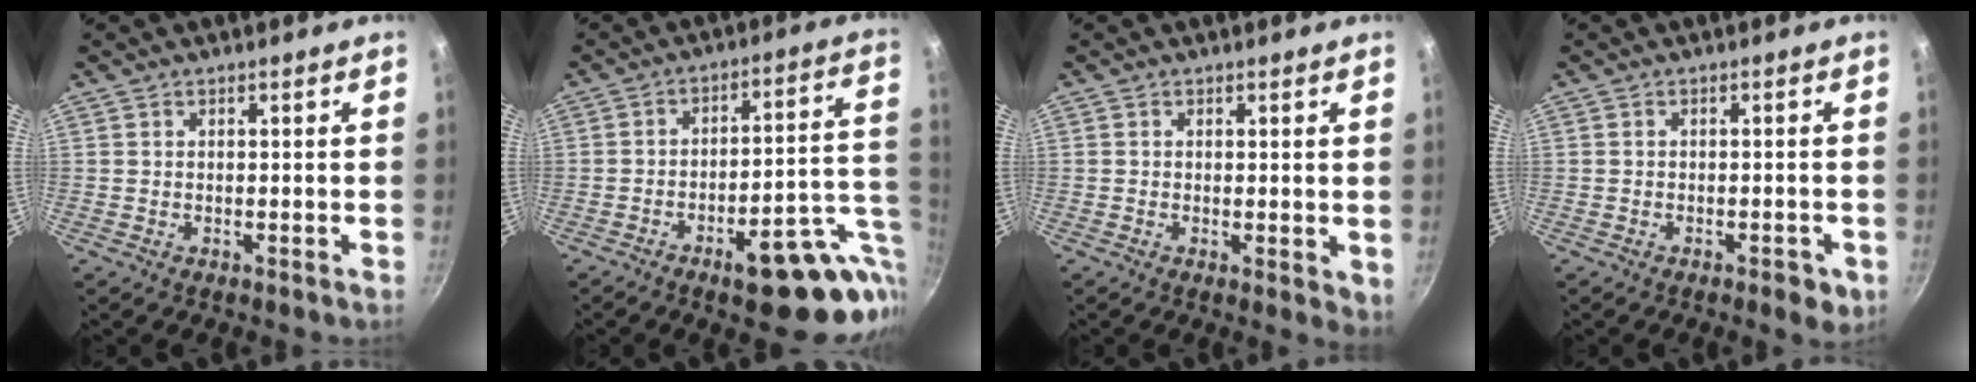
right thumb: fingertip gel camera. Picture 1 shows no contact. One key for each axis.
{"total": 20.5, "fx": -8.2, "fy": 6.6, "fz": 17.7, "tx": -0.152, "ty": 0.062, "tz": -0.098}
{"total": 3.4, "fx": 0.1, "fy": 1.2, "fz": 3.2, "tx": -0.045, "ty": -0.012, "tz": 0.000}
{"total": 3.1, "fx": -1.5, "fy": 1.3, "fz": 2.4, "tx": -0.028, "ty": 0.004, "tz": -0.018}